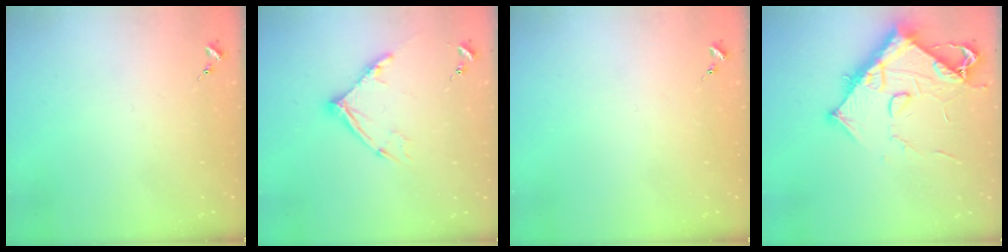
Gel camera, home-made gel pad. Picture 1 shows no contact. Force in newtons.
{"total": 12.8, "press": 12.7, "slide": 1.2}
{"total": 0.0}
{"total": 13.1, "press": 13.1, "slide": 1.4}